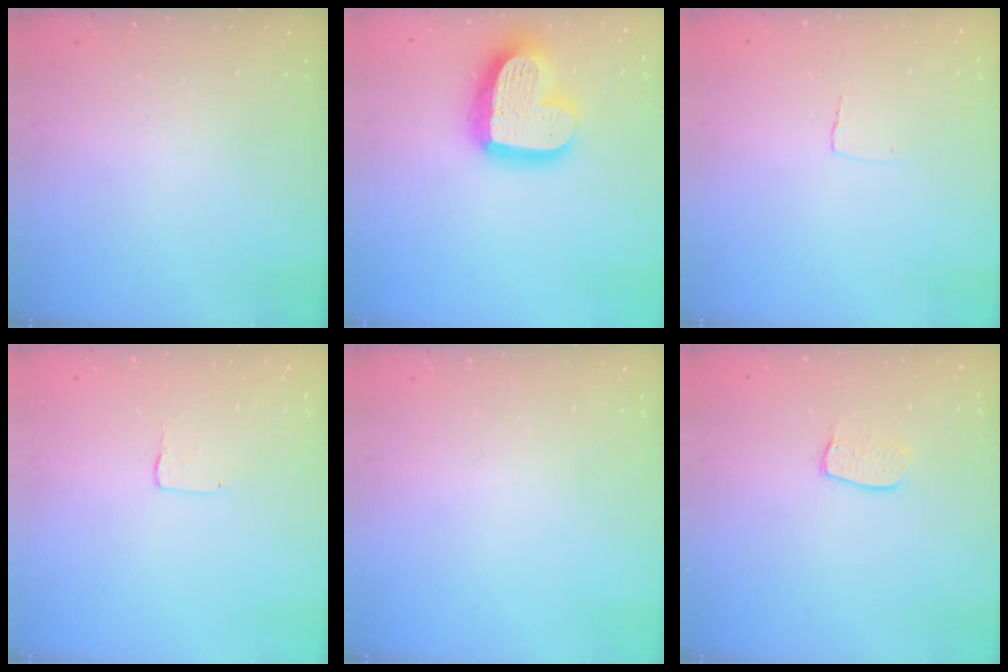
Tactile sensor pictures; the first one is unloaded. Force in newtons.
{"total": 19.5, "press": 19.4, "slide": 1.7}
{"total": 2.6, "press": 2.6, "slide": 0.1}
{"total": 1.0, "press": 1.0, "slide": 0.1}
{"total": 0.0}
{"total": 6.9, "press": 6.9, "slide": 0.2}